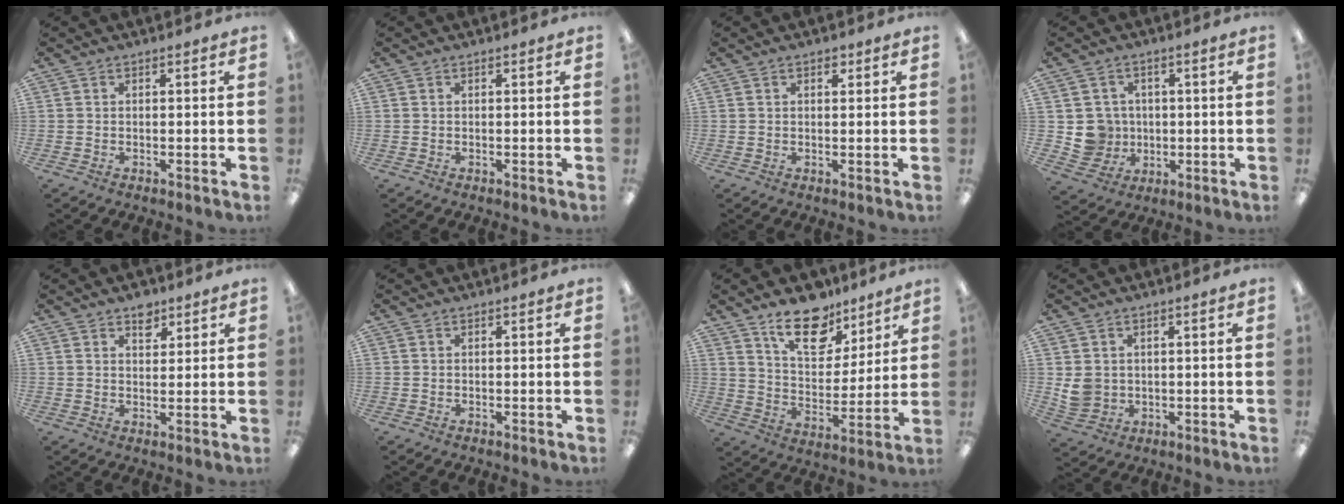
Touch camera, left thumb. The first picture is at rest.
{"total": 0.0}
{"total": 1.6, "force": [0.9, 1.0, 0.8], "torque": [-0.009, 0.001, 0.014]}
{"total": 6.7, "force": [0.5, 6.6, 0.8], "torque": [-0.029, 0.006, 0.017]}
{"total": 4.4, "force": [3.0, 2.6, 1.8], "torque": [-0.001, -0.017, 0.048]}
{"total": 0.0}
{"total": 15.6, "force": [11.1, 8.0, 7.4], "torque": [-0.108, -0.062, 0.199]}
{"total": 4.7, "force": [1.2, 4.3, 1.6], "torque": [-0.037, 0.003, 0.026]}